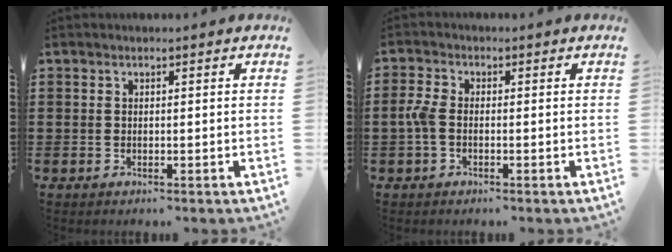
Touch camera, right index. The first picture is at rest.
{"total": 2.9, "force": [-0.8, 1.6, 2.3], "torque": [-0.067, -0.004, -0.021]}